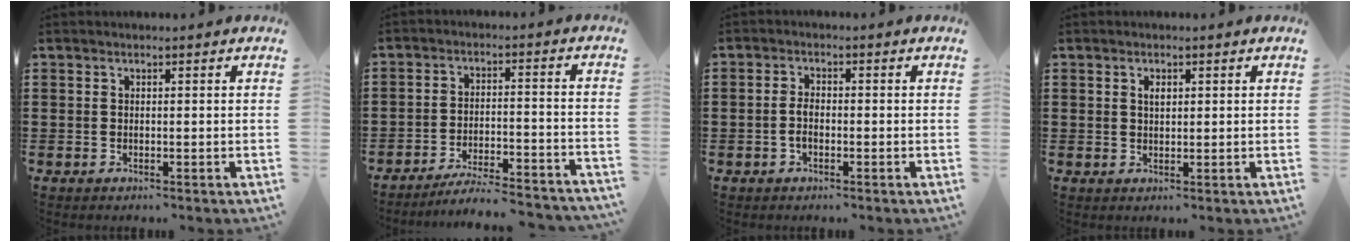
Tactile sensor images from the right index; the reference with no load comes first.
{"total": 5.8, "force": [-5.5, -0.2, 1.8], "torque": [-0.030, -0.005, -0.106]}
{"total": 2.3, "force": [-0.8, 1.1, 1.8], "torque": [-0.045, -0.003, -0.016]}
{"total": 1.3, "force": [0.4, 0.6, 1.0], "torque": [-0.023, 0.004, 0.007]}